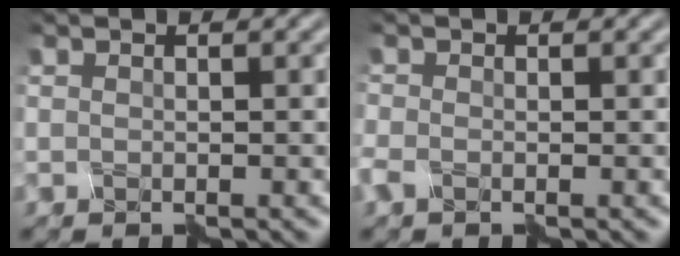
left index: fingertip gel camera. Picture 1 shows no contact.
{"total": 1.4, "force": [-1.2, 0.6, 0.4], "torque": [-0.014, -0.001, -0.022]}